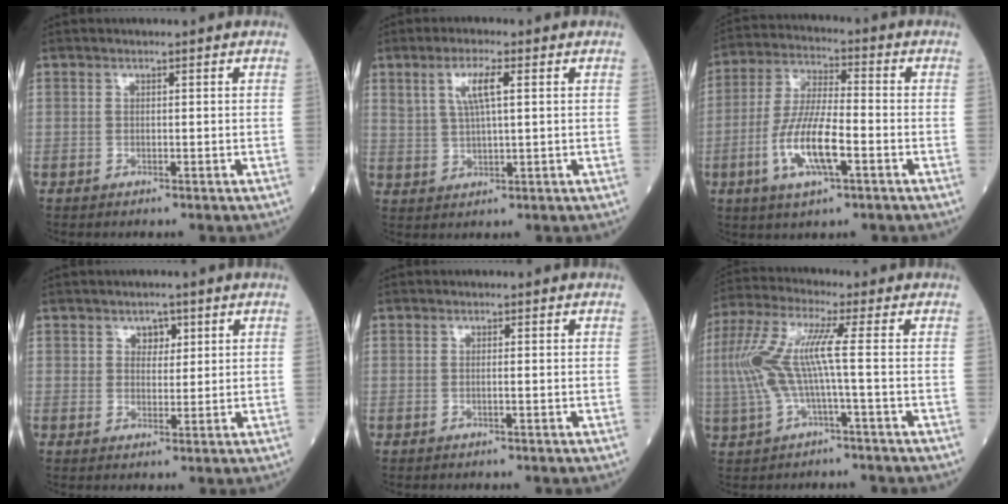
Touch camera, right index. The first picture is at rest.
{"total": 5.1, "force": [2.0, 0.8, 4.6], "torque": [-0.094, 0.006, 0.043]}
{"total": 10.9, "force": [-3.6, 2.3, 10.0], "torque": [-0.204, -0.005, -0.066]}
{"total": 2.6, "force": [1.4, 1.8, 1.2], "torque": [-0.012, 0.002, 0.023]}
{"total": 0.5, "force": [-0.1, -0.2, 0.5], "torque": [-0.009, 0.002, -0.003]}
{"total": 9.4, "force": [-0.4, 0.1, 9.4], "torque": [-0.218, 0.024, -0.009]}